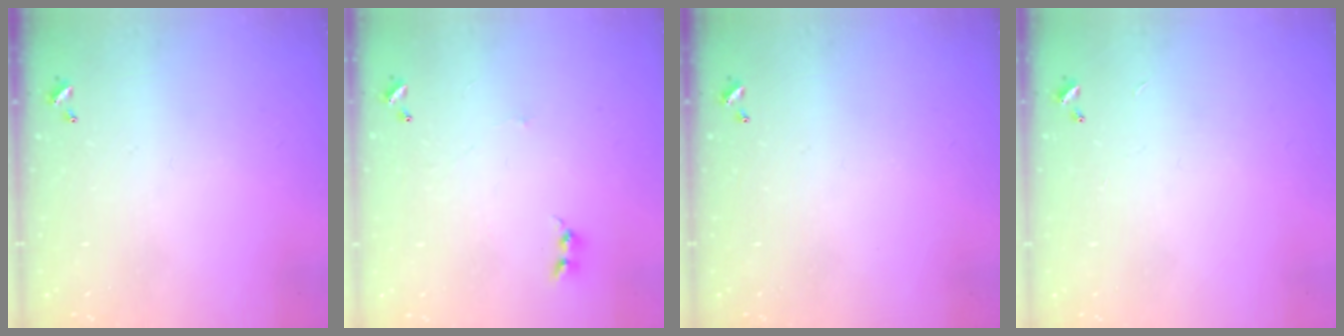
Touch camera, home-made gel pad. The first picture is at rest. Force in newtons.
{"total": 0.0}
{"total": 0.0}
{"total": 0.9, "press": 0.9, "slide": 0.2}